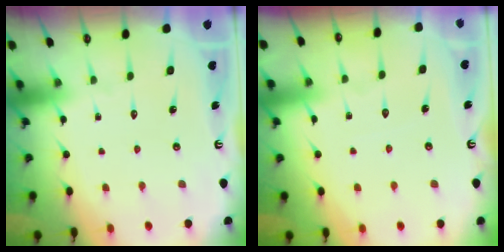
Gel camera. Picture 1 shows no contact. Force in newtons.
{"total": 3.4, "press": 3.4, "slide": 0.5}